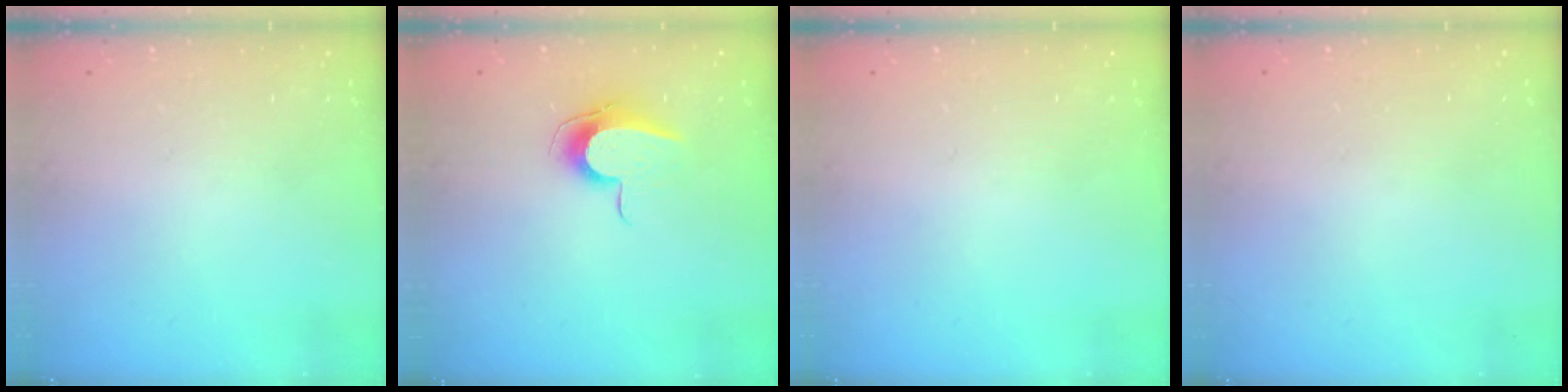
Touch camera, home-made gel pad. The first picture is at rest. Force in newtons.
{"total": 9.2, "press": 9.2, "slide": 0.8}
{"total": 0.0}
{"total": 0.8, "press": 0.8, "slide": 0.1}